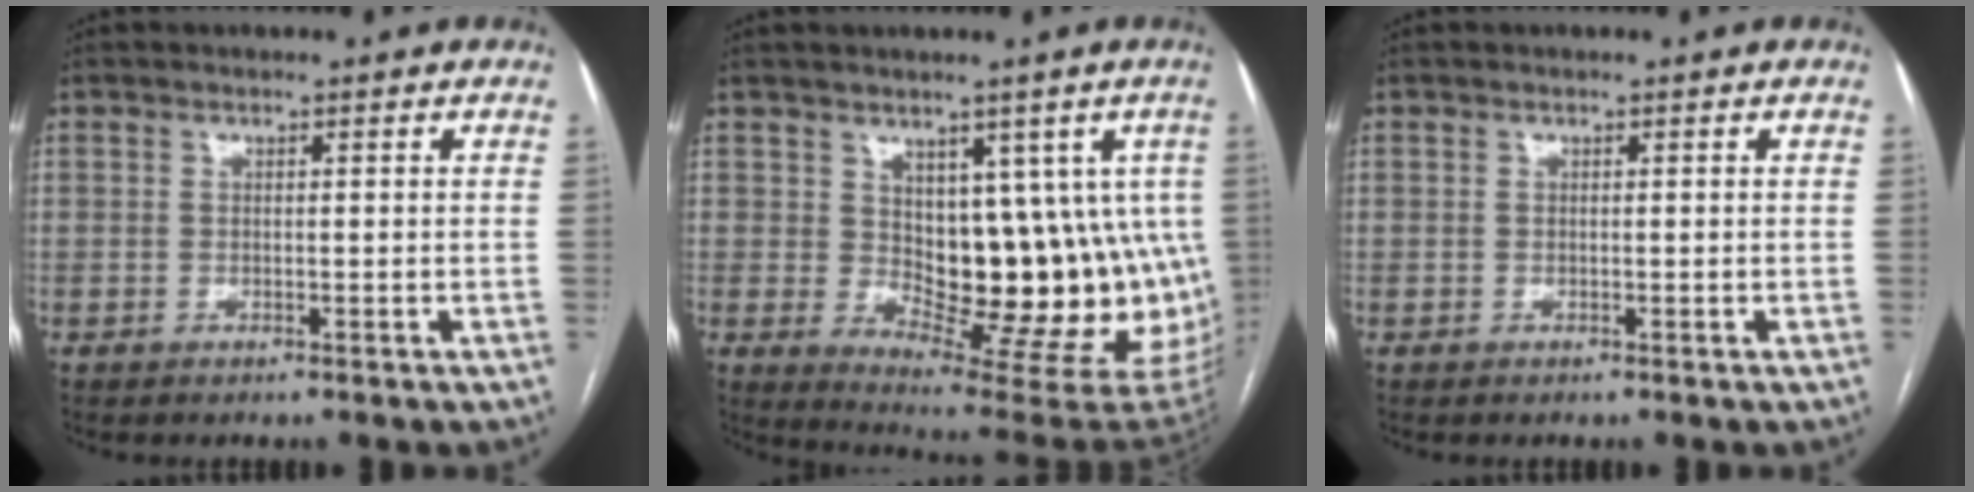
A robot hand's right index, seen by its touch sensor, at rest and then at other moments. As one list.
[{"total": 15.5, "force": [2.0, 8.6, 12.8], "torque": [-0.143, -0.004, 0.047]}, {"total": 0.0}]